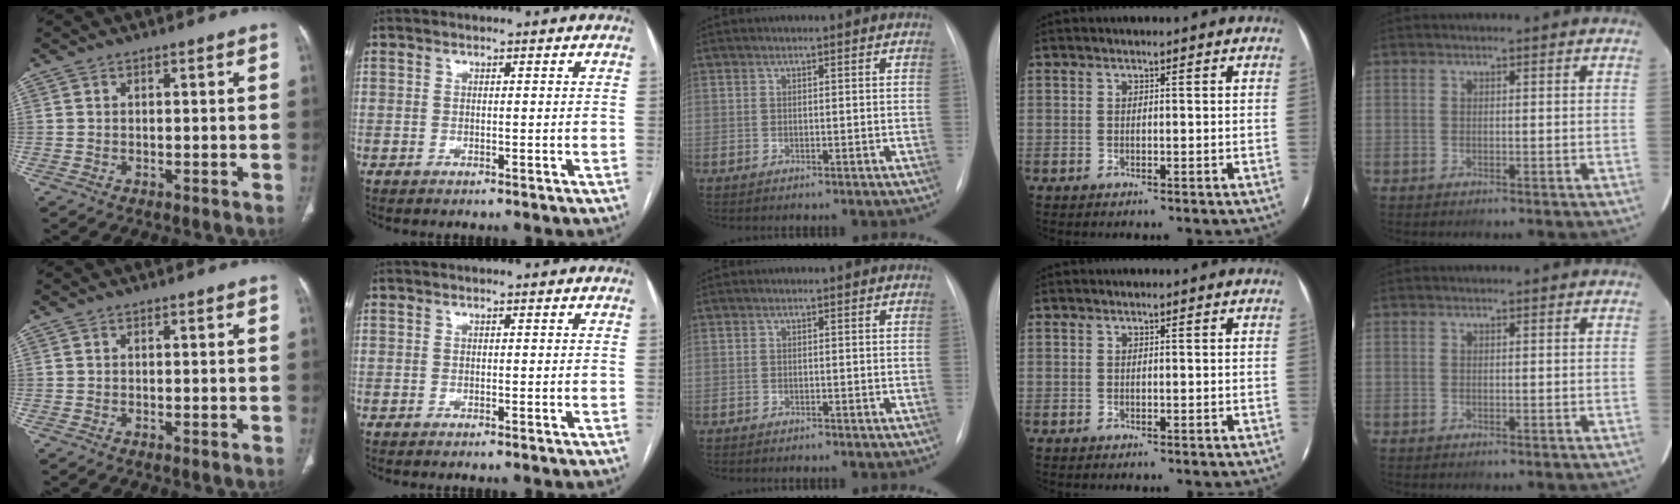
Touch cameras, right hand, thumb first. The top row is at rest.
{"middle": {"total": 0.6, "force": [-0.5, 0.1, 0.1], "torque": [-0.006, -0.001, -0.012]}}